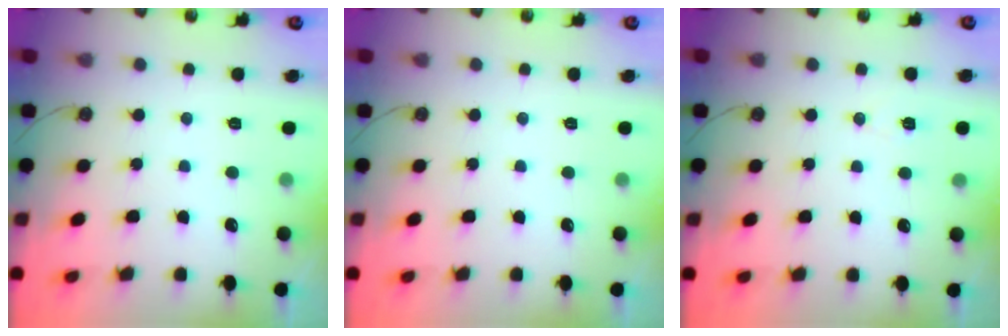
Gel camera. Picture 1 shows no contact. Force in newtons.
{"total": 0.0}
{"total": 5.3, "press": 5.0, "slide": 1.7}